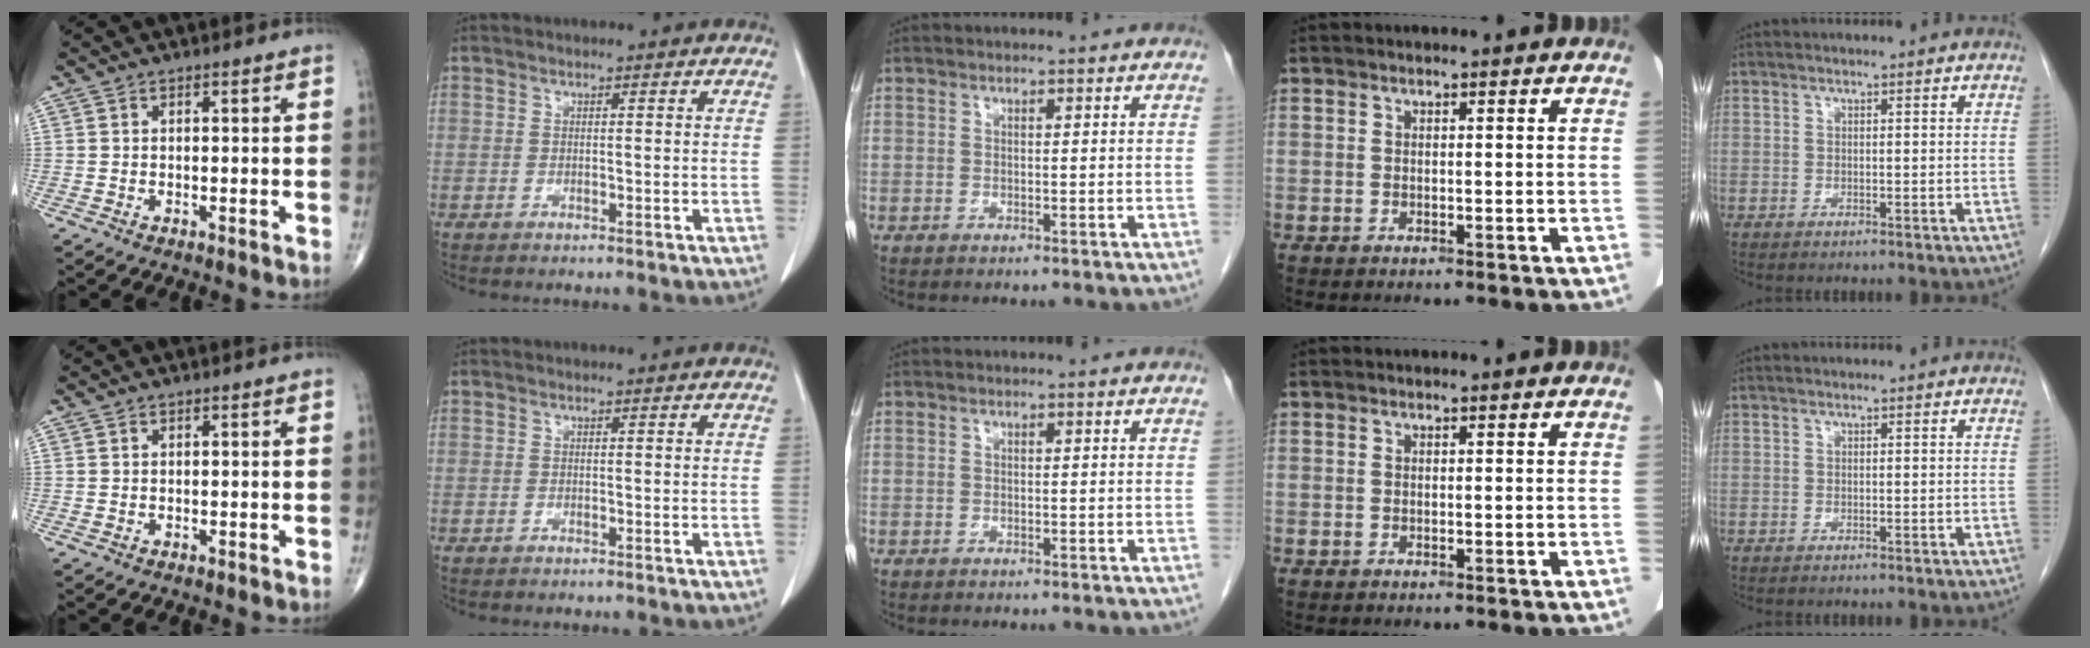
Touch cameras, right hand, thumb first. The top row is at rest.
{}